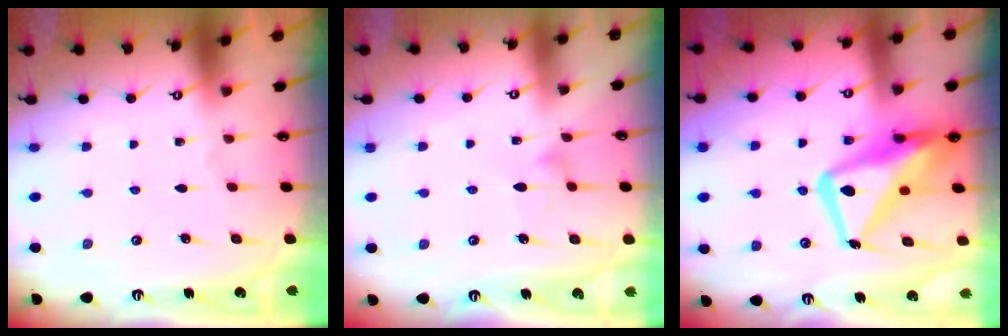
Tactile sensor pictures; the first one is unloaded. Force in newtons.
{"total": 5.8, "press": 5.8, "slide": 0.3}
{"total": 17.7, "press": 17.6, "slide": 1.7}